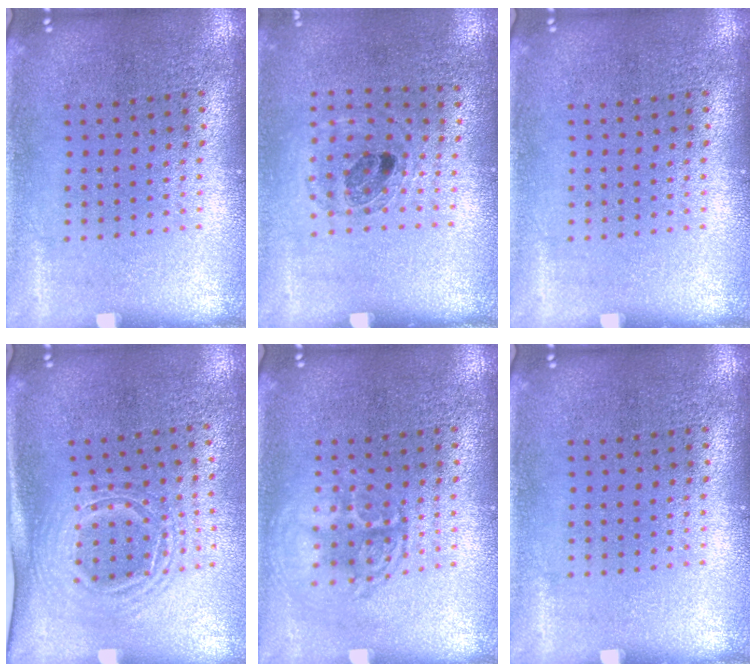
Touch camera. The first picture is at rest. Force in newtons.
{"total": 0.8, "press": 0.8, "slide": 0.3}
{"total": 0.0}
{"total": 1.6, "press": 1.2, "slide": 1.1}
{"total": 1.3, "press": 1.3, "slide": 0.2}
{"total": 0.0}